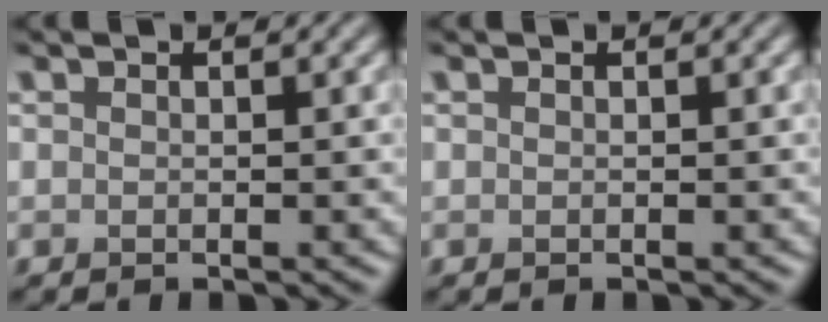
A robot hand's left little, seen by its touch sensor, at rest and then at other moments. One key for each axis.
{"total": 0.0}